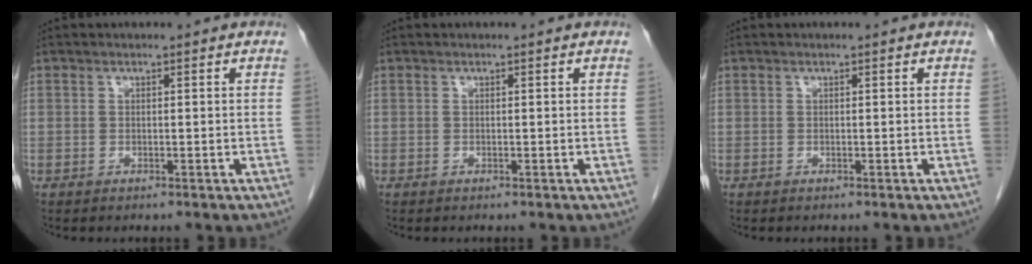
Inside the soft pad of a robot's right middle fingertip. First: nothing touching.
{"total": 0.0}
{"total": 0.0}